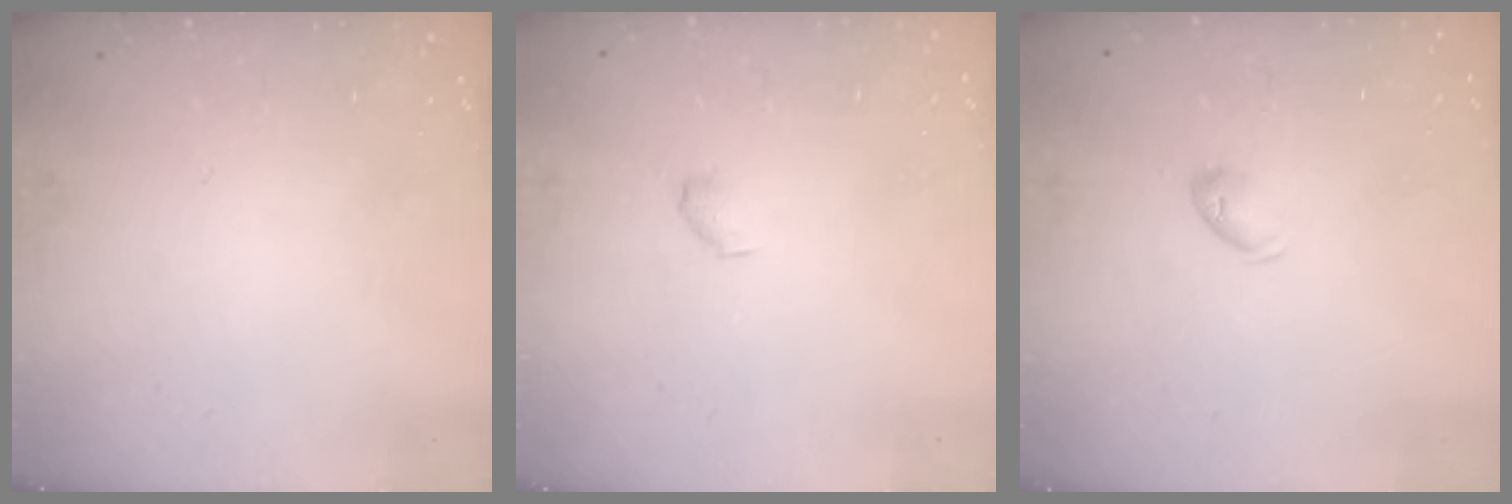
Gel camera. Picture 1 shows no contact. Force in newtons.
{"total": 2.9, "press": 2.9, "slide": 0.5}
{"total": 5.4, "press": 5.3, "slide": 1.0}